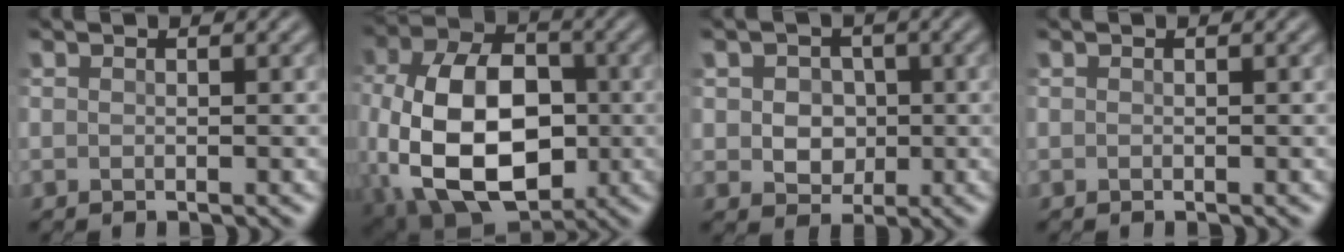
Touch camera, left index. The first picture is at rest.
{"total": 14.4, "force": [-2.2, 9.3, 10.8], "torque": [-0.215, -0.020, -0.037]}
{"total": 3.5, "force": [0.2, 2.9, 1.9], "torque": [-0.029, 0.000, -0.006]}
{"total": 0.0}